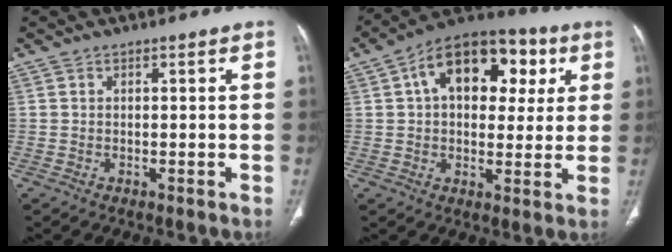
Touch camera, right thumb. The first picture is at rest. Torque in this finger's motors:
{"motor_torque": [1.21, 3.80, 1.43, 0.25, 0.11]}